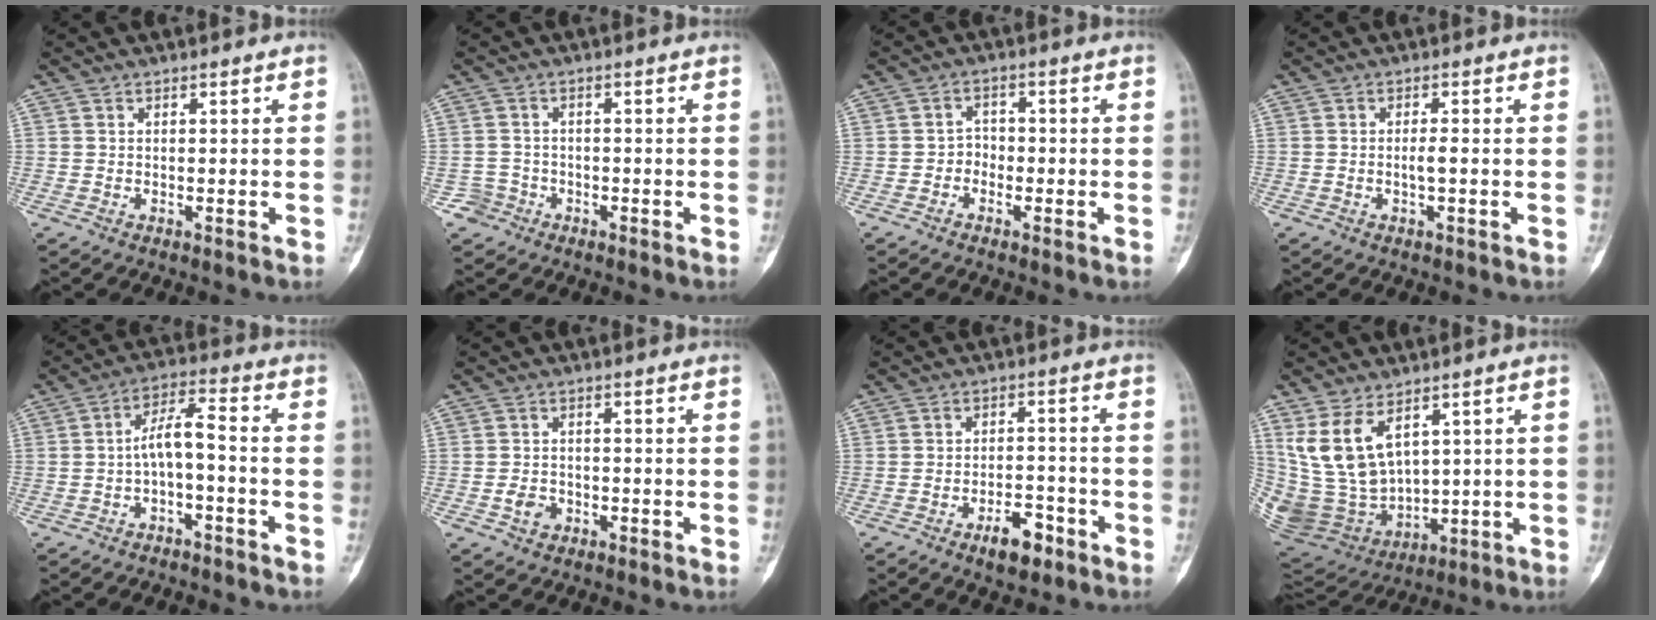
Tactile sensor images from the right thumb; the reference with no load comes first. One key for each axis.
{"total": 2.8, "fx": -1.5, "fy": 2.3, "fz": -0.4, "tx": 0.022, "ty": 0.015, "tz": -0.031}
{"total": 2.6, "fx": -1.2, "fy": 2.1, "fz": 0.9, "tx": 0.011, "ty": 0.015, "tz": -0.032}
{"total": 1.7, "fx": -0.3, "fy": 0.3, "fz": 1.7, "tx": -0.031, "ty": 0.002, "tz": -0.007}
{"total": 6.2, "fx": -1.9, "fy": 1.9, "fz": 5.6, "tx": -0.104, "ty": 0.048, "tz": -0.036}
{"total": 3.3, "fx": -1.3, "fy": 2.7, "fz": 1.5, "tx": -0.014, "ty": 0.011, "tz": -0.021}
{"total": 6.2, "fx": -3.7, "fy": 2.9, "fz": 4.1, "tx": -0.049, "ty": 0.025, "tz": -0.056}
{"total": 16.1, "fx": 6.0, "fy": 10.4, "fz": 10.7, "tx": -0.186, "ty": -0.031, "tz": 0.150}